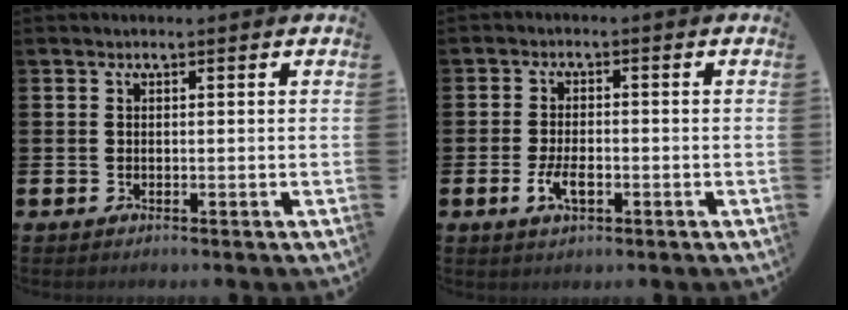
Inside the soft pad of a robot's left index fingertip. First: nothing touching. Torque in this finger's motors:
{"motor_torque": [0.37, 0.07, 0.13, 0.11]}